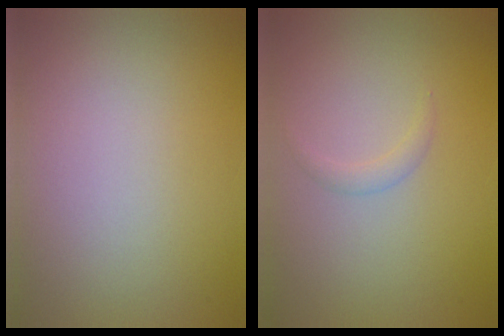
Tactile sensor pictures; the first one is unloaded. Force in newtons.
{"total": 0.9, "press": 0.9, "slide": 0.1}